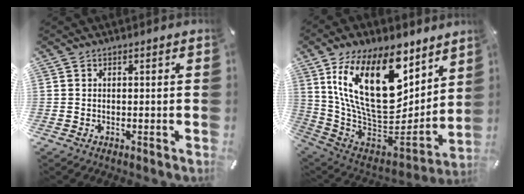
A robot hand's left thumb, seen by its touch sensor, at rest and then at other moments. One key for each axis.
{"total": 24.7, "fx": 10.6, "fy": 13.0, "fz": 18.1, "tx": -0.357, "ty": -0.072, "tz": 0.188}